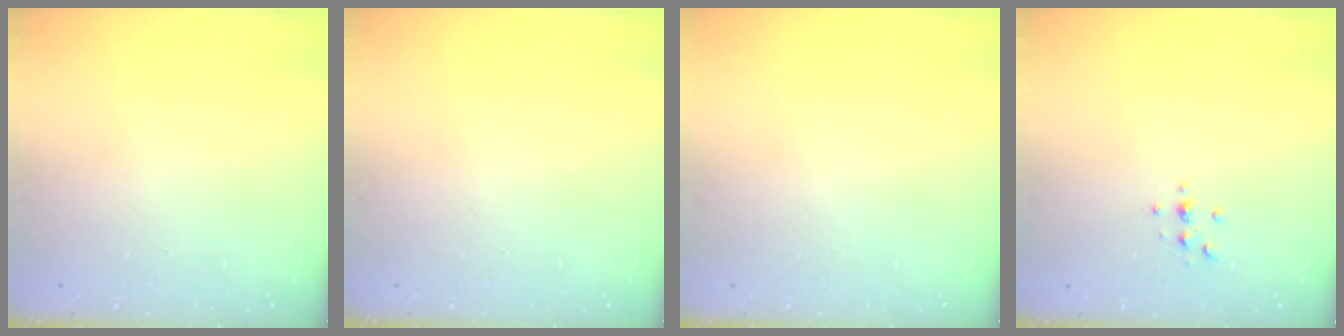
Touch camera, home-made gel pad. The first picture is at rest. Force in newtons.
{"total": 0.0}
{"total": 0.0}
{"total": 2.3, "press": 2.3, "slide": 0.2}